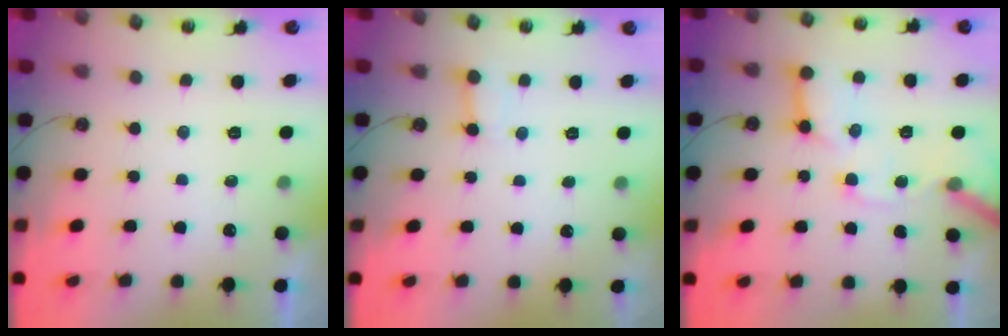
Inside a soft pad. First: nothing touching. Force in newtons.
{"total": 2.5, "press": 2.4, "slide": 0.4}
{"total": 14.4, "press": 14.3, "slide": 1.7}